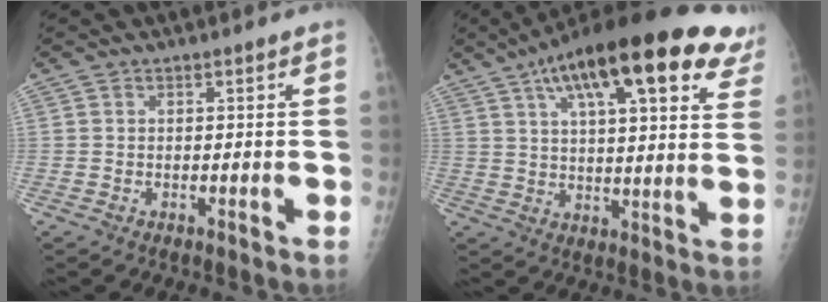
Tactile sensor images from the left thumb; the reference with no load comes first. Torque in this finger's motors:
{"motor_torque": [0.65, 0.87, 1.68, -1.09, 0.20]}